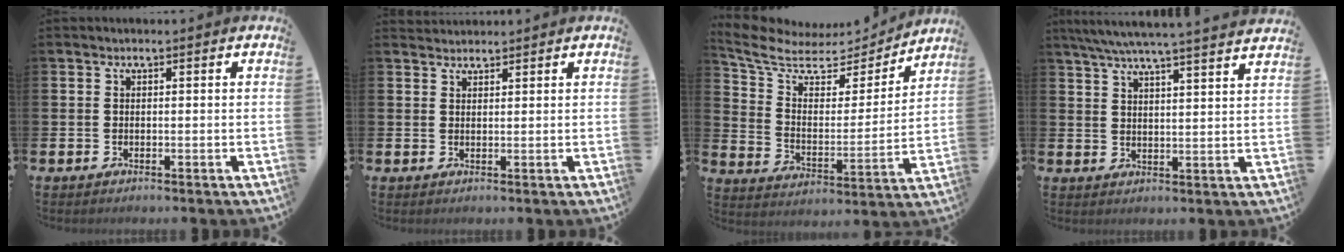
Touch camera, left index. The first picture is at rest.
{"total": 1.8, "force": [1.7, 0.5, -0.2], "torque": [0.015, -0.008, 0.030]}
{"total": 7.5, "force": [6.5, 3.2, 1.9], "torque": [-0.077, -0.048, 0.108]}
{"total": 6.4, "force": [6.0, -0.4, 1.9], "torque": [-0.060, -0.033, 0.108]}